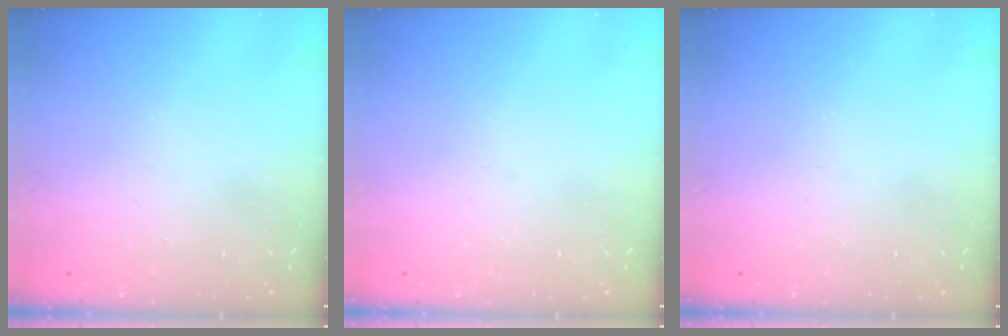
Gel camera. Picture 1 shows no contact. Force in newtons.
{"total": 0.0}
{"total": 0.0}